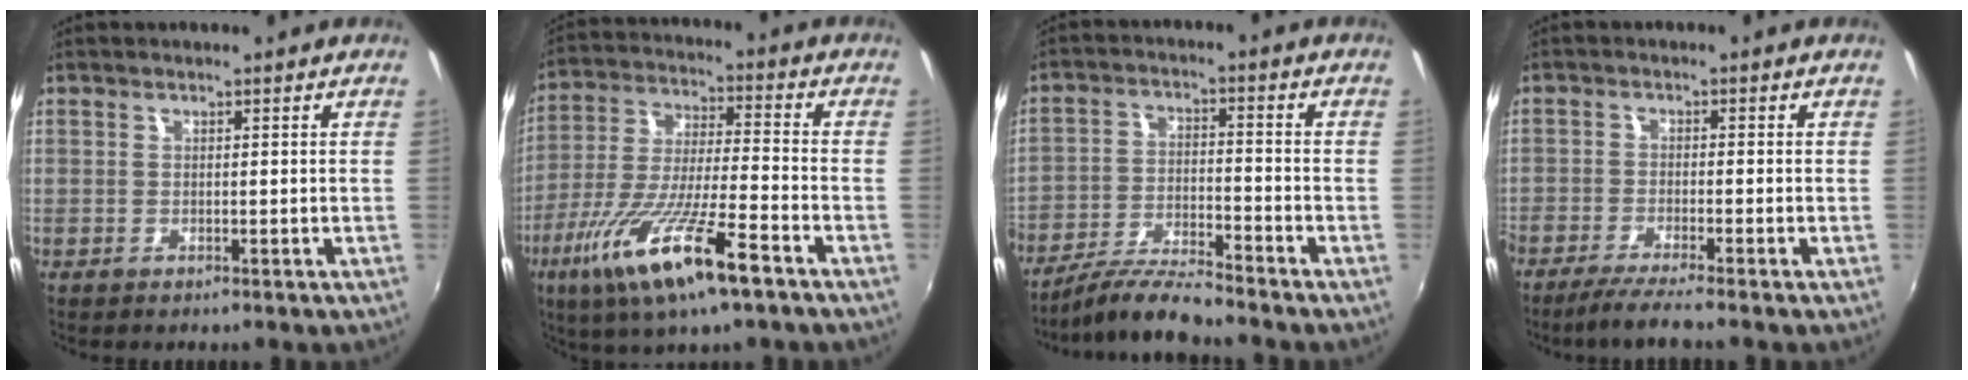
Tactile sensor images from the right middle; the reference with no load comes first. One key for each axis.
{"total": 17.8, "fx": -9.9, "fy": 2.9, "fz": 14.5, "tx": -0.289, "ty": -0.042, "tz": -0.179}
{"total": 9.5, "fx": -8.7, "fy": 0.2, "fz": 3.9, "tx": -0.083, "ty": -0.007, "tz": -0.164}
{"total": 6.1, "fx": -4.9, "fy": 0.1, "fz": 3.5, "tx": -0.088, "ty": -0.018, "tz": -0.088}